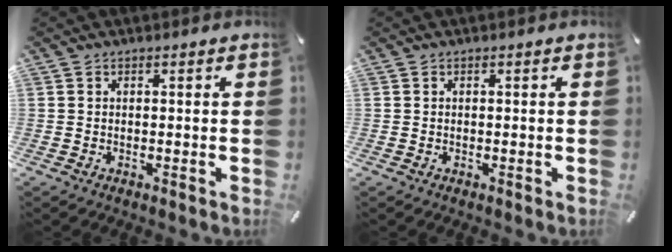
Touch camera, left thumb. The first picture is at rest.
{"total": 0.0}